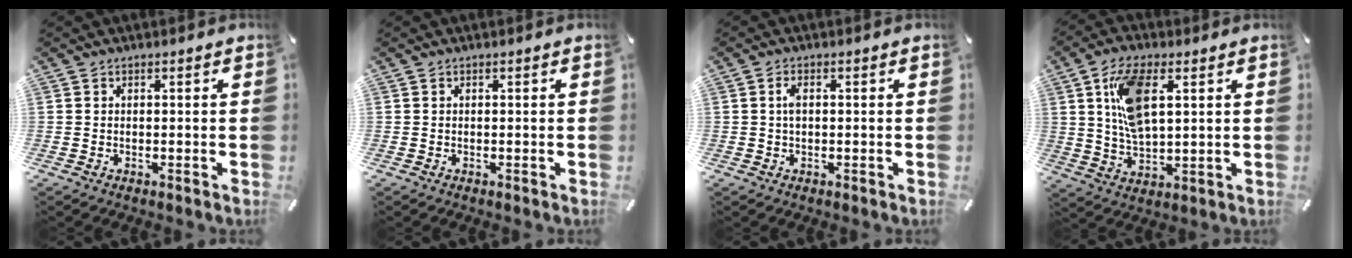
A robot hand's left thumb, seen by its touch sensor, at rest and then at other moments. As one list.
[{"total": 0.0}, {"total": 2.1, "force": [0.2, 1.0, 1.9], "torque": [-0.038, 0.004, 0.001]}, {"total": 12.0, "force": [4.1, 5.9, 9.7], "torque": [-0.201, -0.005, 0.067]}]